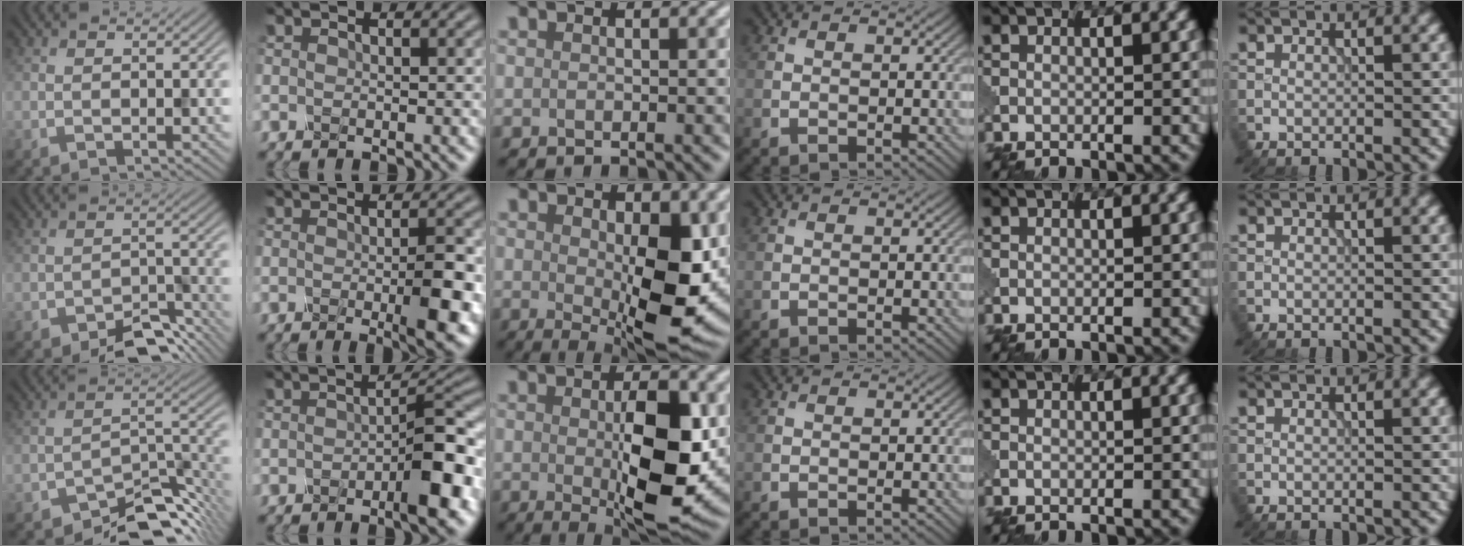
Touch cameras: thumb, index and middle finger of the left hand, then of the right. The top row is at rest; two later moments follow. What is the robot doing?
{"motion": "press", "object": "mechanical pencil"}